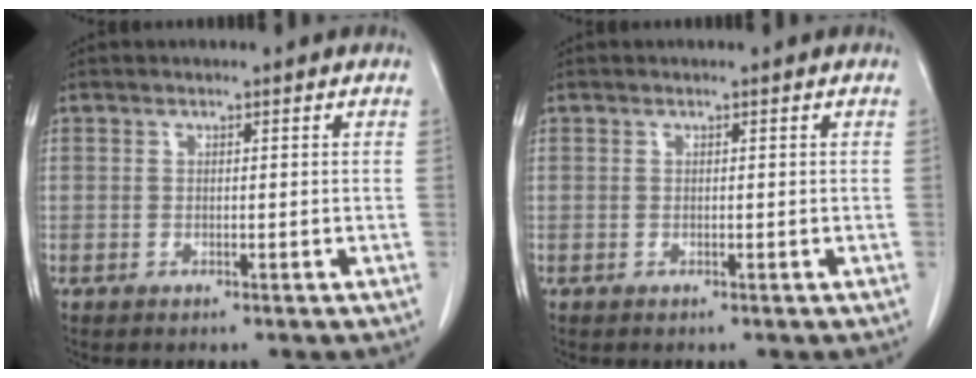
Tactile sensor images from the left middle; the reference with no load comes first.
{"total": 0.0}